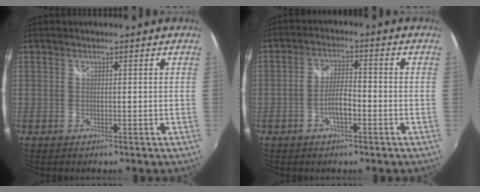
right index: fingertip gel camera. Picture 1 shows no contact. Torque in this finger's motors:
{"motor_torque": [0.91, -0.50, 0.49, 0.09]}